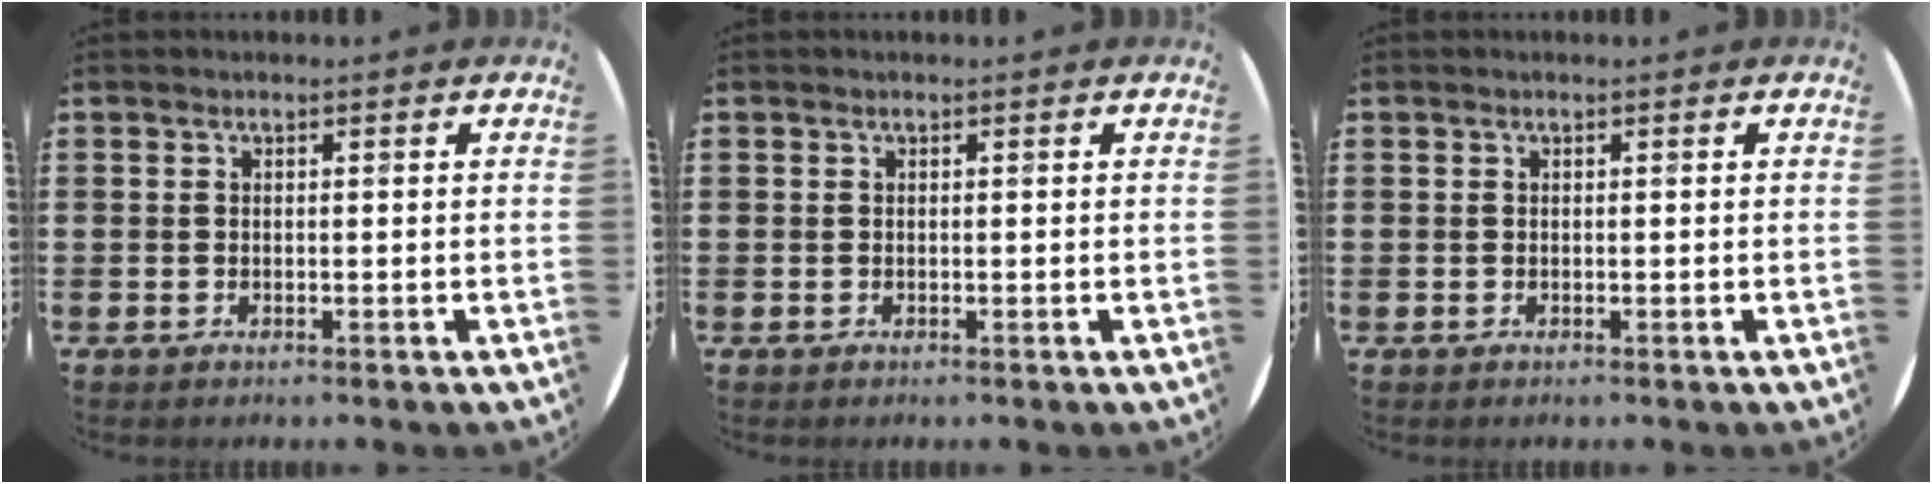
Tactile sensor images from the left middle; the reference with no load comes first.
{"total": 0.0}
{"total": 0.0}